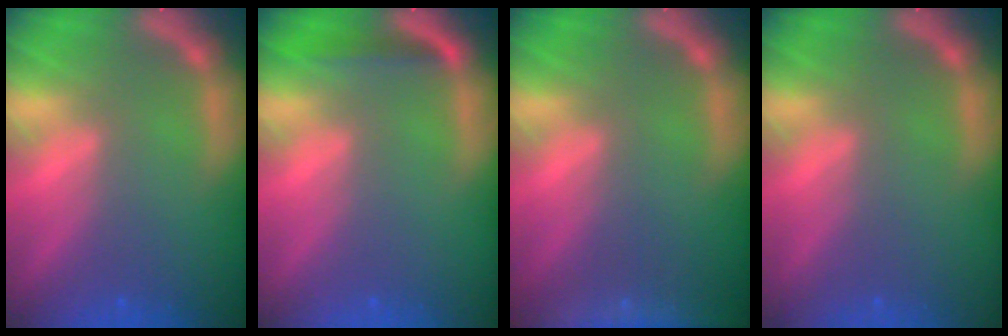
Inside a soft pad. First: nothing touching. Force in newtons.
{"total": 1.9}
{"total": 8.5}
{"total": 0.0}